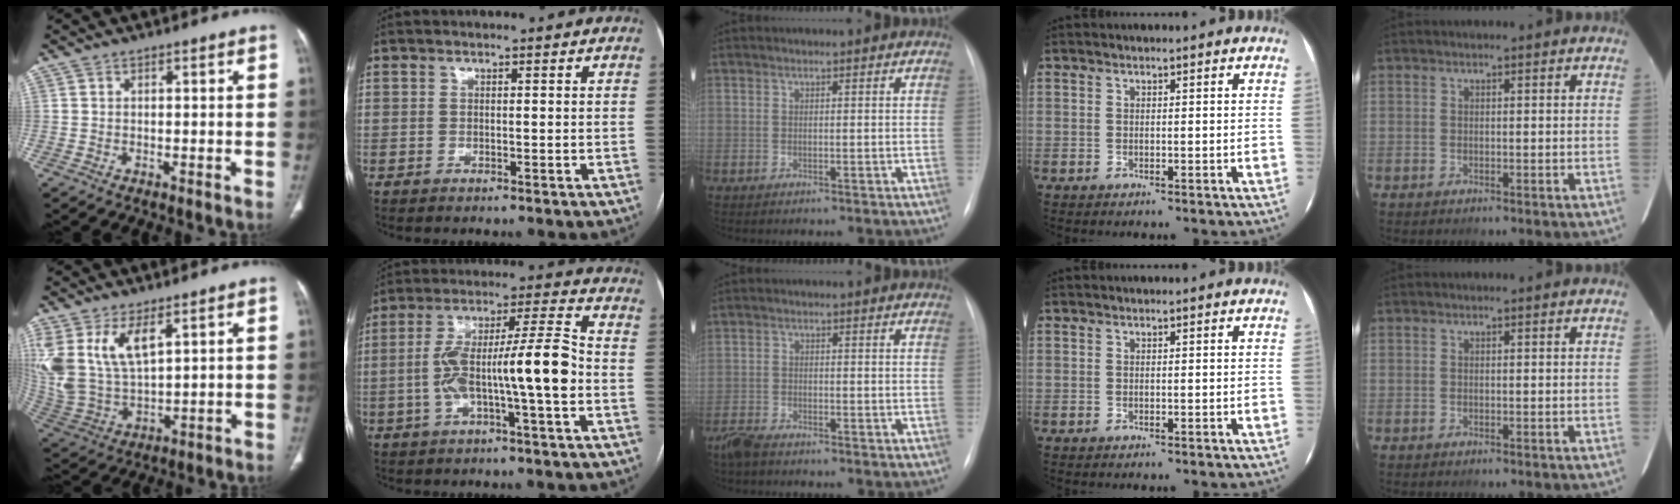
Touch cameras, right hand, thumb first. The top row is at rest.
{"thumb": {"total": 15.2, "force": [6.8, 7.7, 11.3], "torque": [-0.239, -0.027, 0.151]}, "index": {"total": 13.3, "force": [-2.5, 0.9, 13.0], "torque": [-0.235, 0.024, -0.045]}, "middle": {"total": 3.2, "force": [-2.8, 0.7, 1.3], "torque": [-0.030, -0.008, -0.053]}}